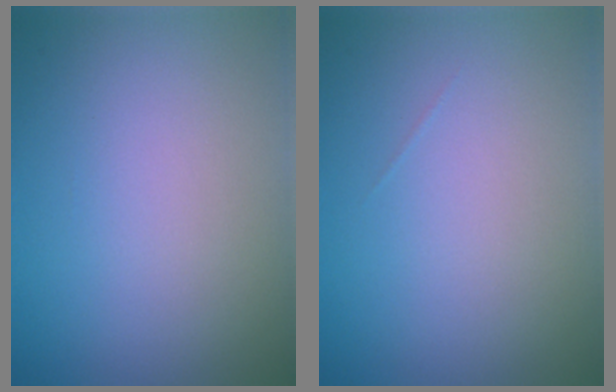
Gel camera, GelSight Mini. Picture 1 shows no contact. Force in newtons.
{"total": 0.0}